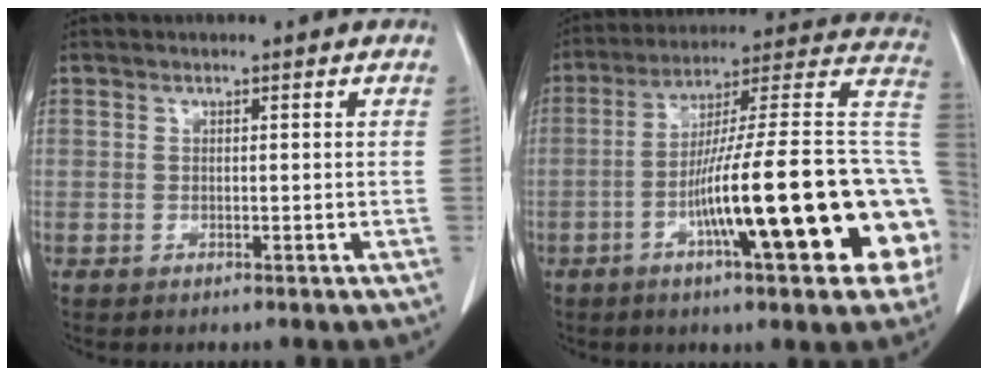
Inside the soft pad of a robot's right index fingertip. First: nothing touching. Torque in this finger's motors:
{"motor_torque": [1.95, -0.13, 1.04, 0.21]}